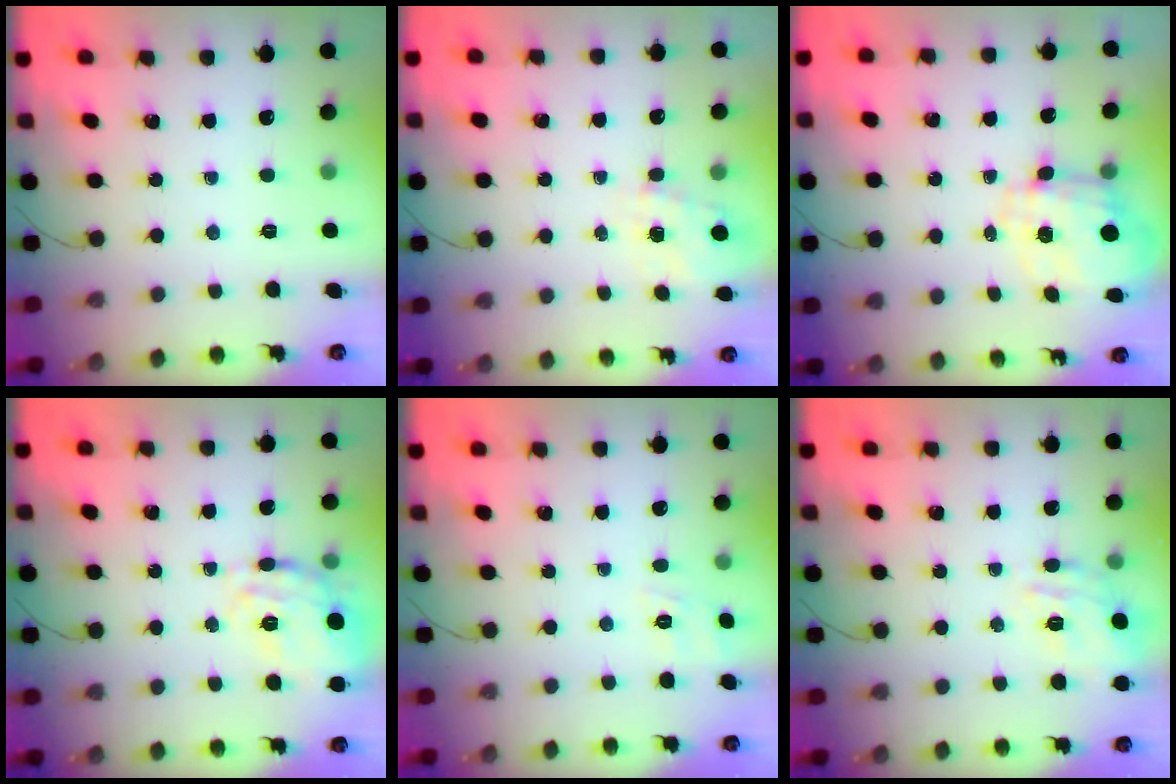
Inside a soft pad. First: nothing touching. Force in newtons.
{"total": 0.9, "press": 0.4, "slide": 0.8}
{"total": 3.4, "press": 3.1, "slide": 1.4}
{"total": 14.7, "press": 14.6, "slide": 0.8}
{"total": 3.4, "press": 2.9, "slide": 1.7}
{"total": 11.7, "press": 11.6, "slide": 0.8}